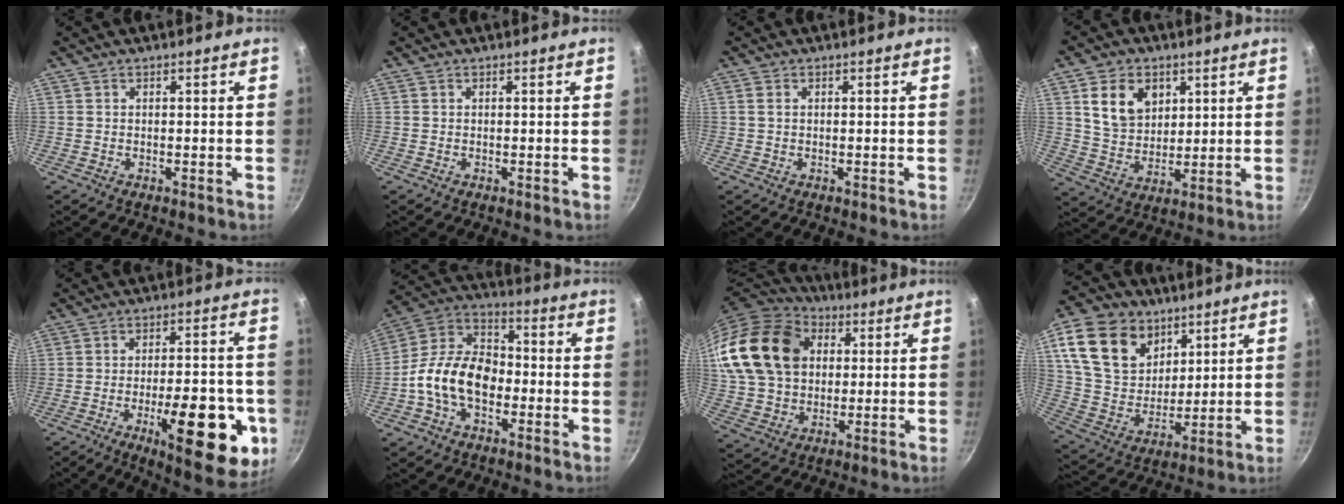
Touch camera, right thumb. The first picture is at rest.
{"total": 0.0}
{"total": 1.3, "force": [0.4, 0.9, 0.9], "torque": [-0.016, 0.003, 0.005]}
{"total": 10.8, "force": [4.0, 7.9, 6.1], "torque": [-0.083, -0.018, 0.077]}
{"total": 20.0, "force": [-6.6, 7.4, 17.3], "torque": [-0.195, 0.014, -0.087]}
{"total": 14.6, "force": [-3.6, 9.8, 10.3], "torque": [-0.144, 0.043, -0.085]}
{"total": 22.9, "force": [6.1, 17.2, 13.8], "torque": [-0.260, 0.018, 0.113]}
{"total": 19.5, "force": [9.1, 13.9, 10.3], "torque": [-0.161, -0.035, 0.172]}